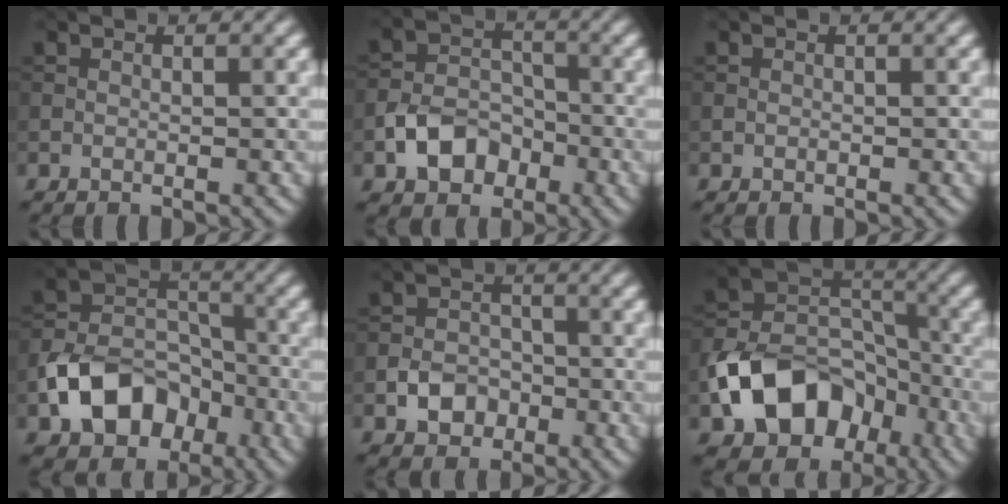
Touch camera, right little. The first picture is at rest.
{"total": 4.7, "force": [-2.2, 3.4, 2.3], "torque": [-0.042, 0.000, -0.044]}
{"total": 0.0}
{"total": 7.9, "force": [-3.6, 5.6, 4.3], "torque": [-0.077, -0.003, -0.070]}
{"total": 3.1, "force": [-1.4, 2.4, 1.4], "torque": [-0.018, 0.003, -0.028]}
{"total": 10.2, "force": [-4.6, 7.2, 5.5], "torque": [-0.097, 0.000, -0.089]}